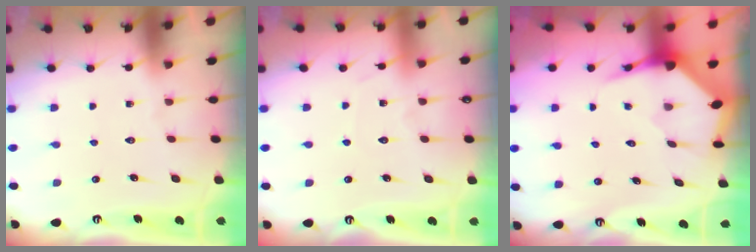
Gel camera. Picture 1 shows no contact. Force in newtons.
{"total": 3.7, "press": 3.7, "slide": 0.6}
{"total": 3.6, "press": 3.6, "slide": 0.5}